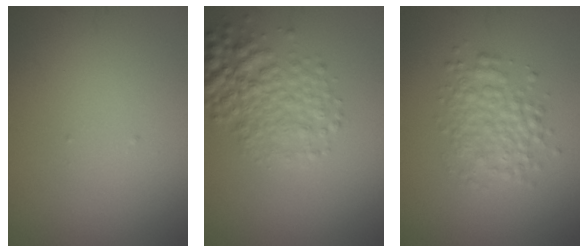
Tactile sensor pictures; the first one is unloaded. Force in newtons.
{"total": 4.4, "press": 4.4, "slide": 0.1}
{"total": 3.7, "press": 3.7, "slide": 0.0}